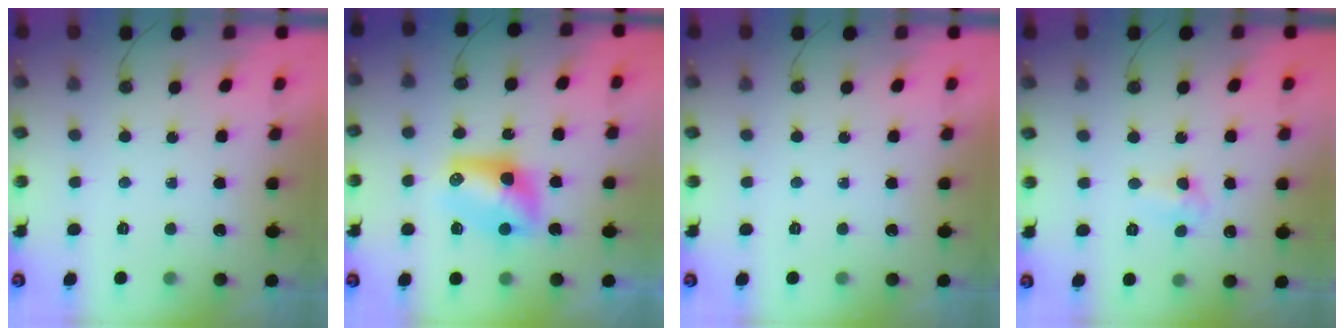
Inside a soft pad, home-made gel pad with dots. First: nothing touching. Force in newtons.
{"total": 9.9, "press": 9.8, "slide": 0.6}
{"total": 0.0}
{"total": 3.5, "press": 3.4, "slide": 0.8}